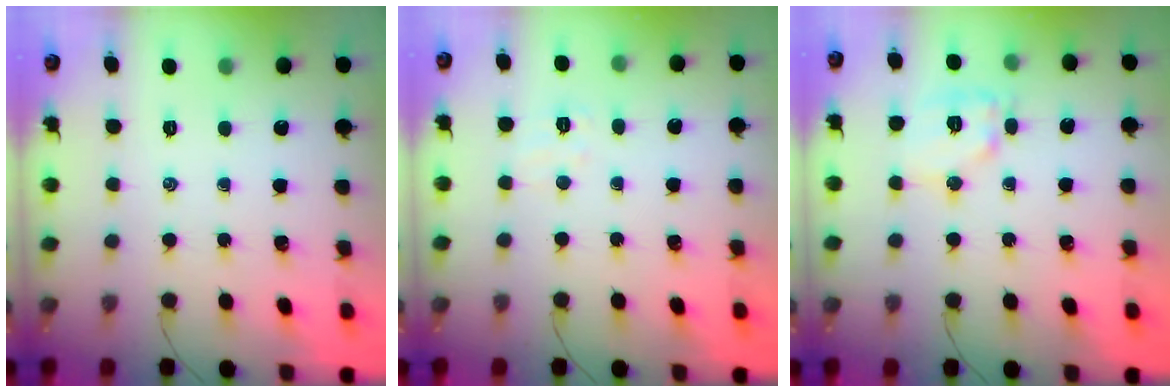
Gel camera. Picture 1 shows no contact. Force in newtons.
{"total": 3.7, "press": 3.5, "slide": 1.0}
{"total": 10.3, "press": 10.3, "slide": 0.3}